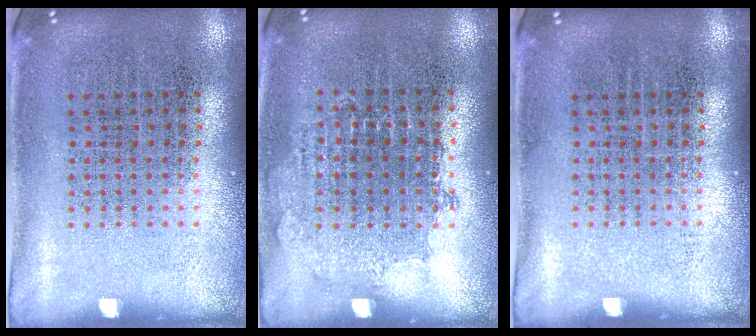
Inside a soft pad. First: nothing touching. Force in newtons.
{"total": 0.8, "press": 0.8, "slide": 0.4}
{"total": 0.0}